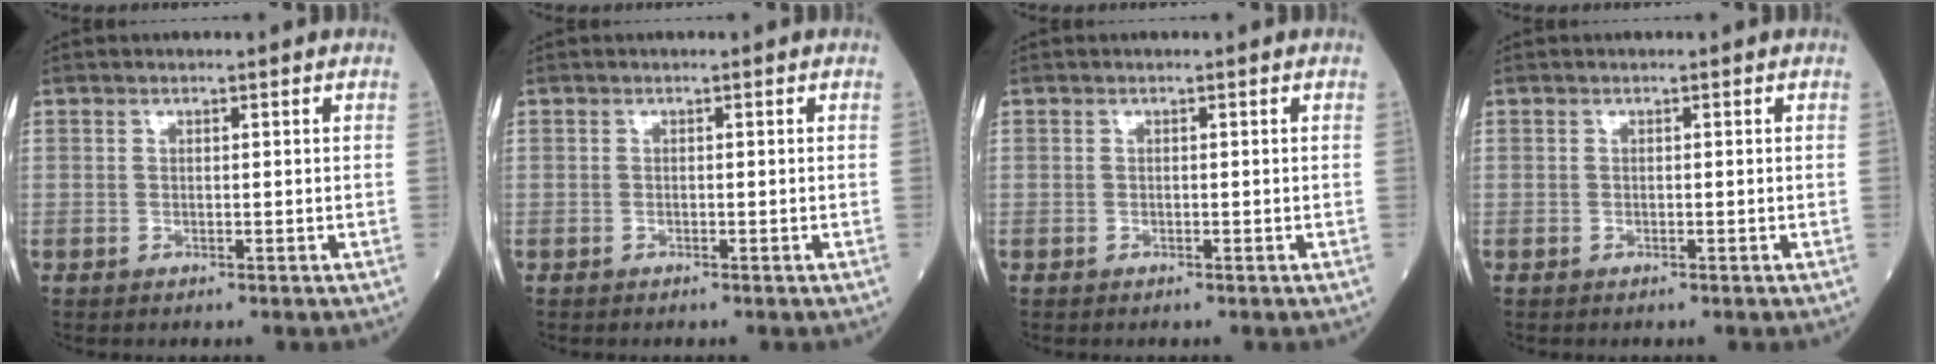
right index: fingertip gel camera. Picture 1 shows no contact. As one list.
[{"total": 0.0}, {"total": 0.0}, {"total": 0.0}]